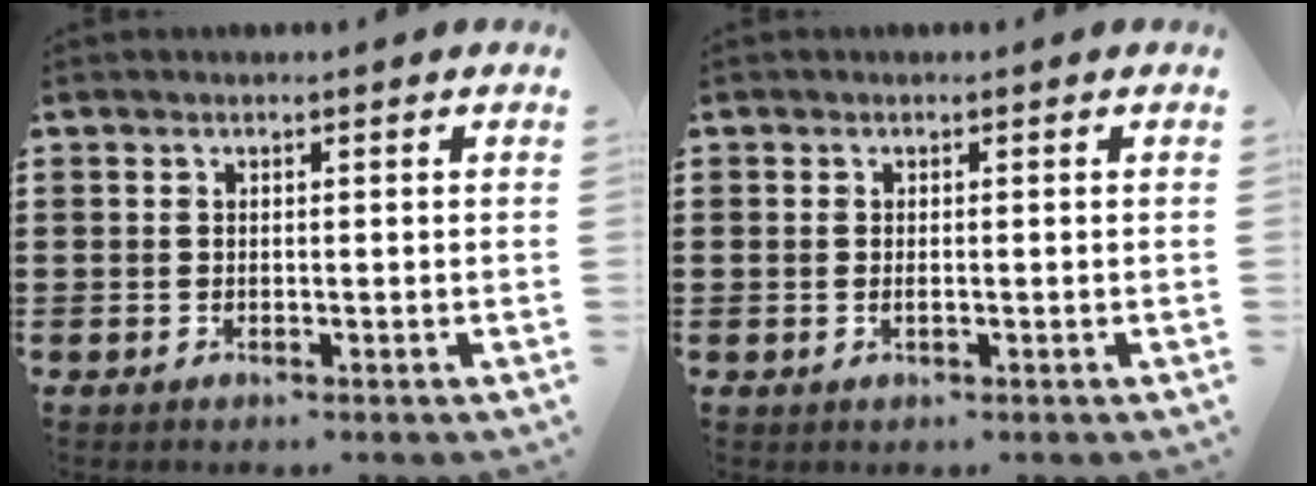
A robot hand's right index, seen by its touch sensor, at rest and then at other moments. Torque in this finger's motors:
{"motor_torque": [0.12, 0.15, 0.00, 0.00]}